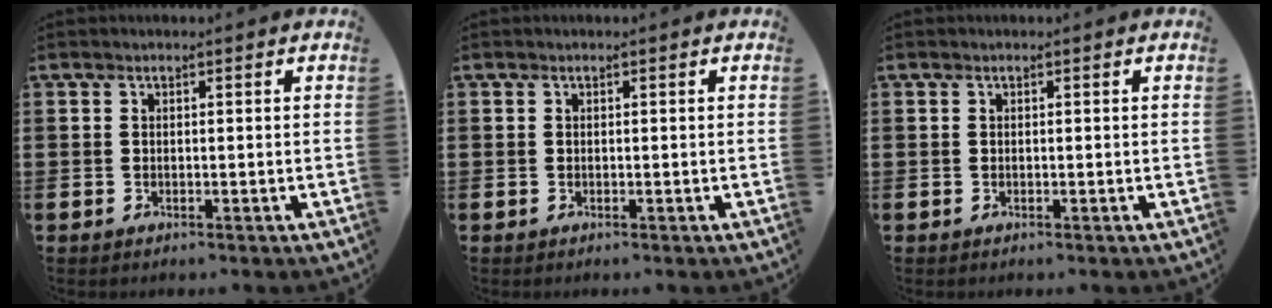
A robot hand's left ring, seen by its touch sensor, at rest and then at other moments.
{"total": 0.0}
{"total": 0.0}